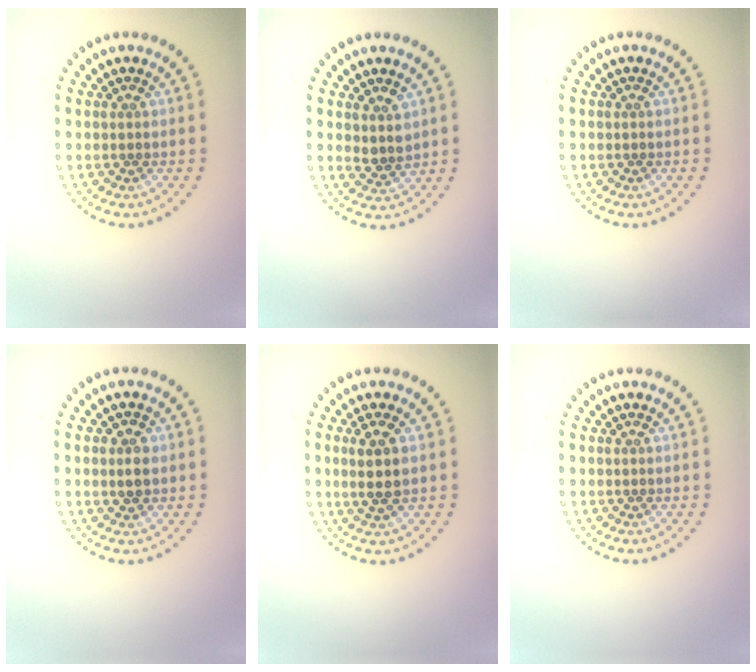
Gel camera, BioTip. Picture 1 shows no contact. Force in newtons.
{"total": 2.0, "press": 1.7, "slide": 1.1}
{"total": 0.0}
{"total": 1.8, "press": 1.8, "slide": 0.3}
{"total": 2.6, "press": 2.3, "slide": 1.1}
{"total": 0.0}